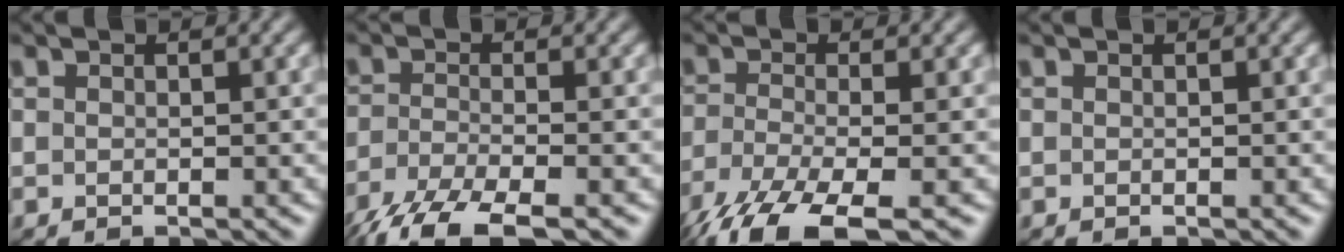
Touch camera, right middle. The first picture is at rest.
{"total": 7.5, "force": [-5.5, 2.0, 4.7], "torque": [-0.103, -0.022, -0.110]}
{"total": 8.3, "force": [-5.7, 2.4, 5.5], "torque": [-0.121, -0.022, -0.111]}
{"total": 0.0}